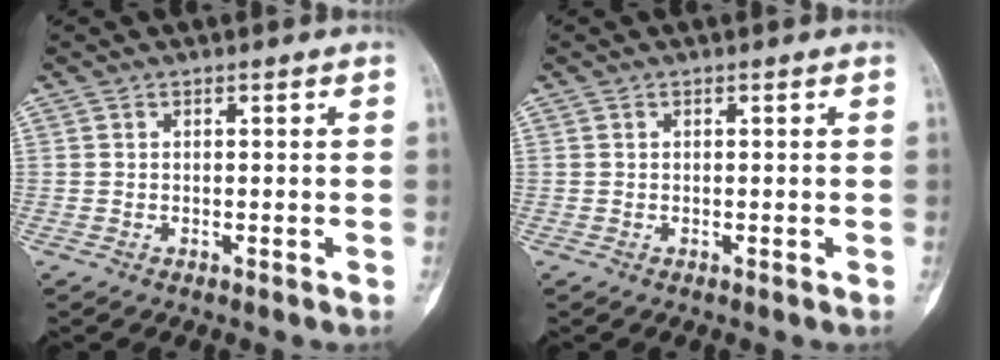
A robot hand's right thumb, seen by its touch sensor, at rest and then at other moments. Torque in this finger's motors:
{"motor_torque": [-0.44, 0.13, 0.39, 0.09, -0.08]}